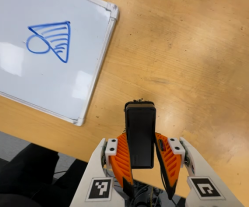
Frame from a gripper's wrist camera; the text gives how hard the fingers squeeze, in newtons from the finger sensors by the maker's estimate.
{"total": 4.9, "left": 3.5, "right": 6.2}